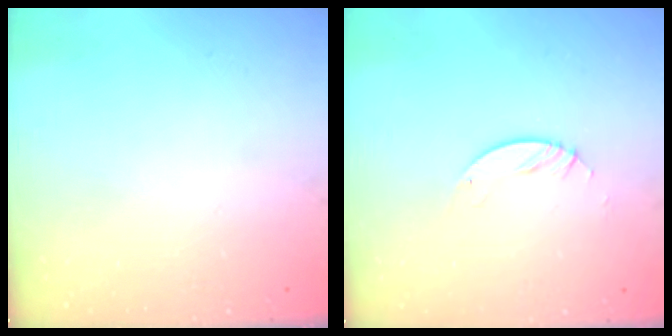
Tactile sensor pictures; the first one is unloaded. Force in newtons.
{"total": 4.2, "press": 4.1, "slide": 0.4}